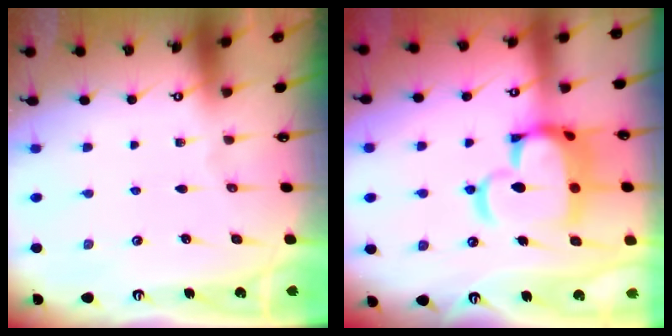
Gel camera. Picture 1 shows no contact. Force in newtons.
{"total": 13.9, "press": 13.8, "slide": 1.4}